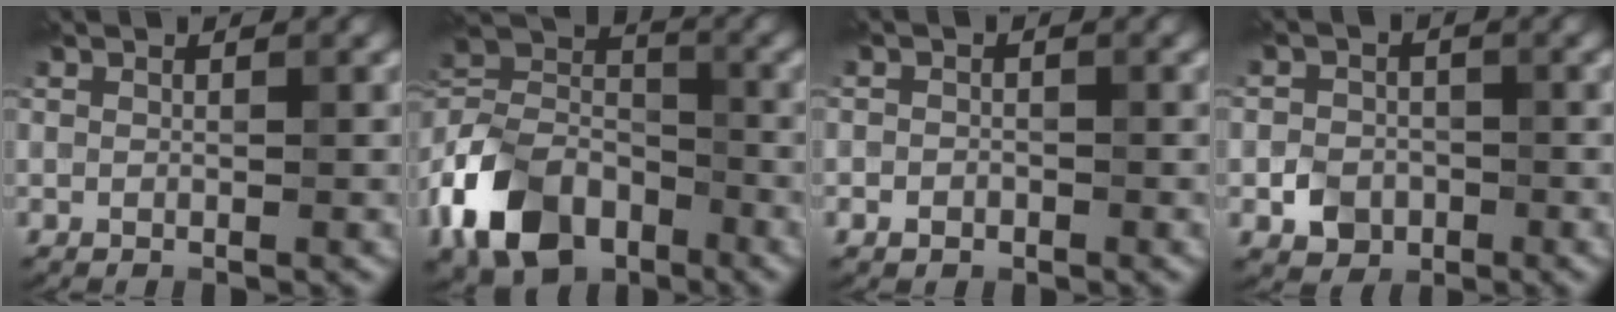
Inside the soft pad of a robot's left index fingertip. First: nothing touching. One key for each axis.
{"total": 10.3, "fx": -5.3, "fy": 6.8, "fz": 5.6, "tx": -0.112, "ty": 0.006, "tz": -0.126}
{"total": 1.0, "fx": -0.5, "fy": 0.8, "fz": 0.3, "tx": -0.003, "ty": -0.001, "tz": -0.012}
{"total": 2.8, "fx": -1.1, "fy": 2.3, "fz": 1.1, "tx": -0.013, "ty": 0.000, "tz": -0.021}